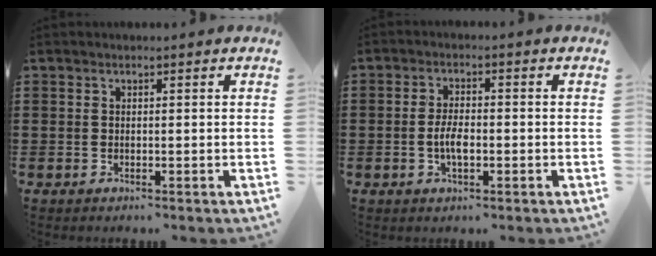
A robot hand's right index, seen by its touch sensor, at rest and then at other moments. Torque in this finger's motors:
{"motor_torque": [1.17, 0.97, 0.12, 0.06]}